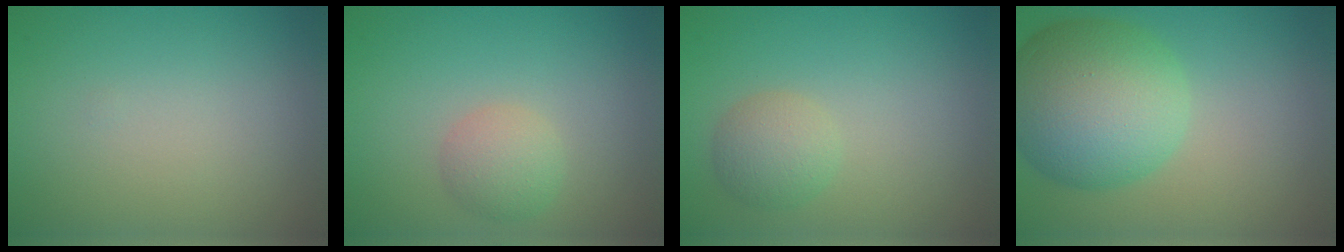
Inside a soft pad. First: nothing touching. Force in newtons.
{"total": 2.3, "press": 2.3, "slide": 0.2}
{"total": 2.4, "press": 2.4, "slide": 0.1}
{"total": 9.9, "press": 9.8, "slide": 0.5}